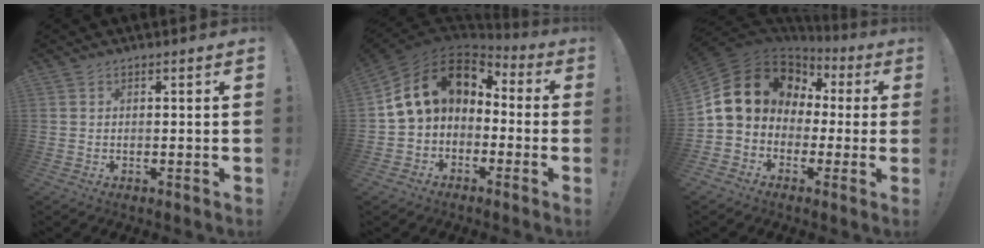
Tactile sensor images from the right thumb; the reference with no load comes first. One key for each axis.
{"total": 13.5, "fx": 4.0, "fy": 9.3, "fz": 9.0, "tx": -0.166, "ty": -0.004, "tz": 0.069}
{"total": 14.7, "fx": 3.4, "fy": 12.4, "fz": 7.2, "tx": -0.120, "ty": -0.010, "tz": 0.077}